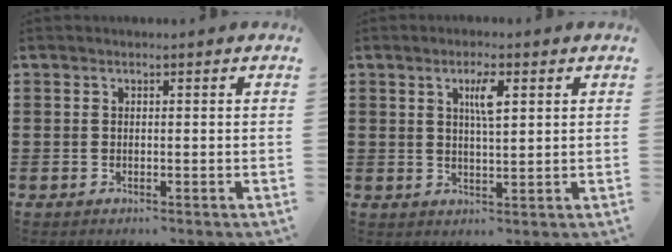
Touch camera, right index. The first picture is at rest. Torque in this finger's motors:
{"motor_torque": [0.38, -0.09, 0.13, 0.04]}